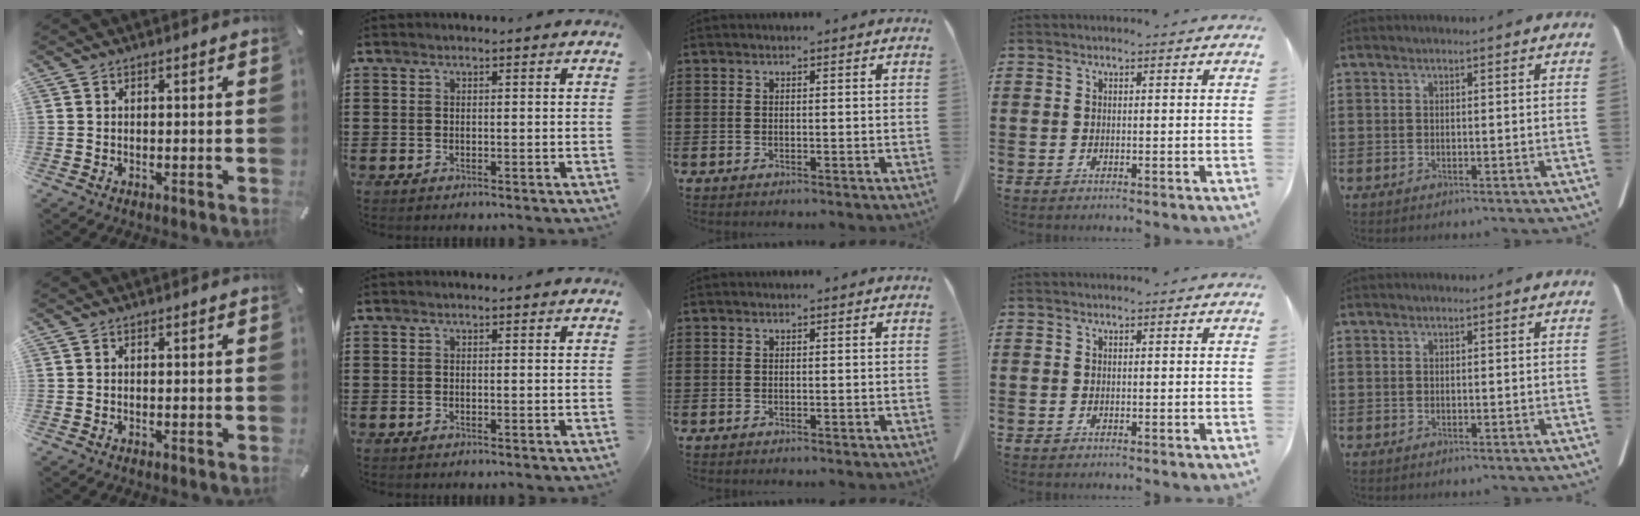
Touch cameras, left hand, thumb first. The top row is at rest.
{}